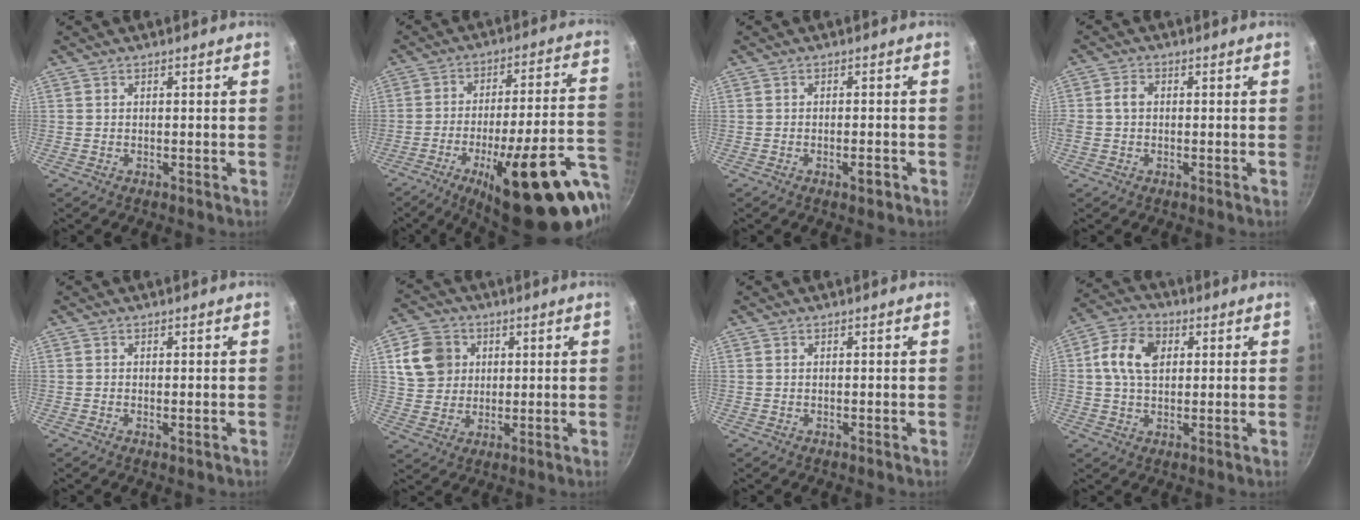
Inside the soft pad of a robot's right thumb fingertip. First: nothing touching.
{"total": 26.2, "force": [-10.9, 6.8, 22.8], "torque": [-0.291, 0.033, -0.154]}
{"total": 2.2, "force": [-1.1, 0.8, 1.7], "torque": [-0.025, 0.008, -0.017]}
{"total": 3.2, "force": [0.1, 2.5, 2.1], "torque": [-0.037, 0.010, -0.005]}
{"total": 0.6, "force": [-0.1, 0.2, 0.5], "torque": [-0.010, -0.002, -0.002]}
{"total": 9.9, "force": [3.0, 8.5, 4.1], "torque": [-0.047, 0.002, 0.057]}
{"total": 0.0}
{"total": 9.7, "force": [1.9, 6.7, 6.8], "torque": [-0.113, 0.010, 0.023]}